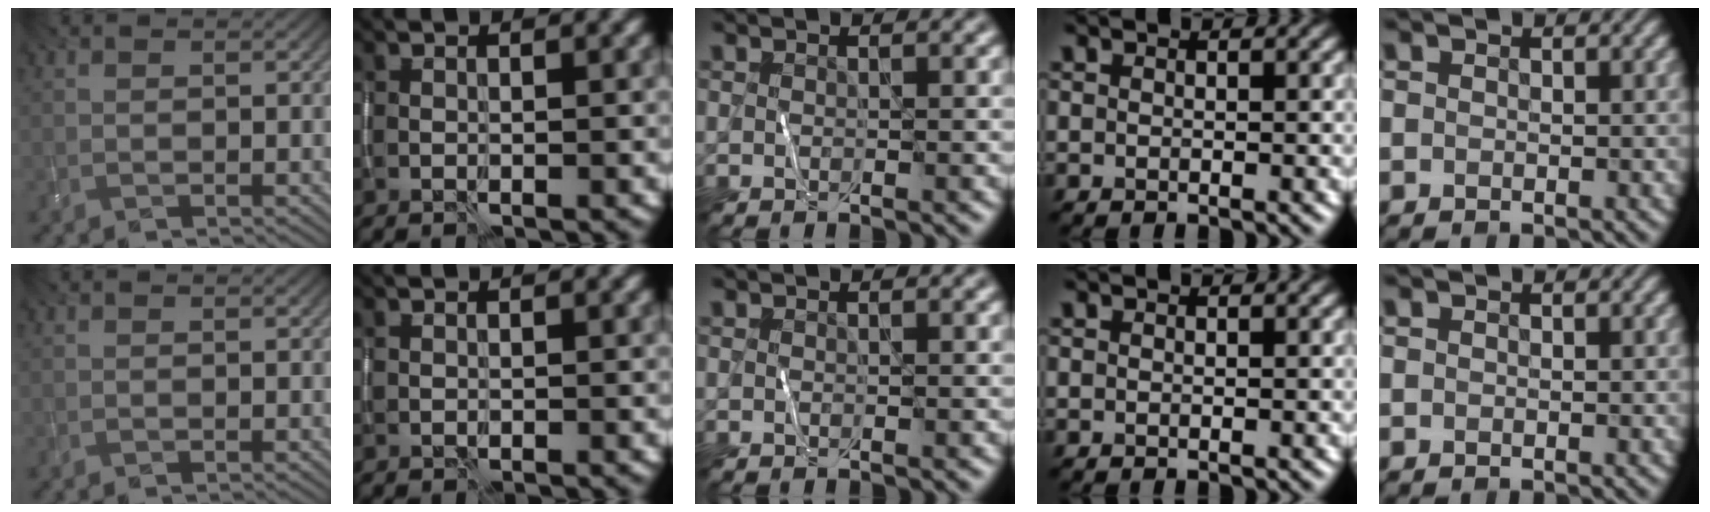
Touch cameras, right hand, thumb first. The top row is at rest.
{}